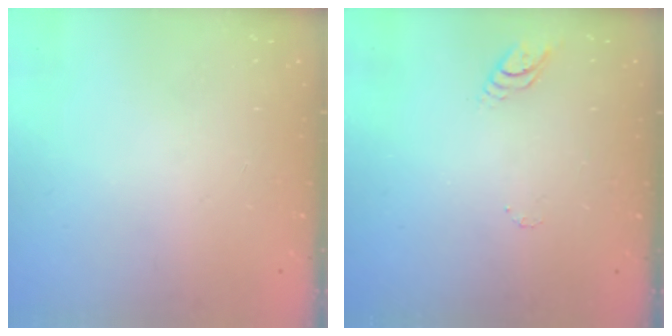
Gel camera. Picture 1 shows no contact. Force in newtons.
{"total": 3.4, "press": 3.4, "slide": 0.4}